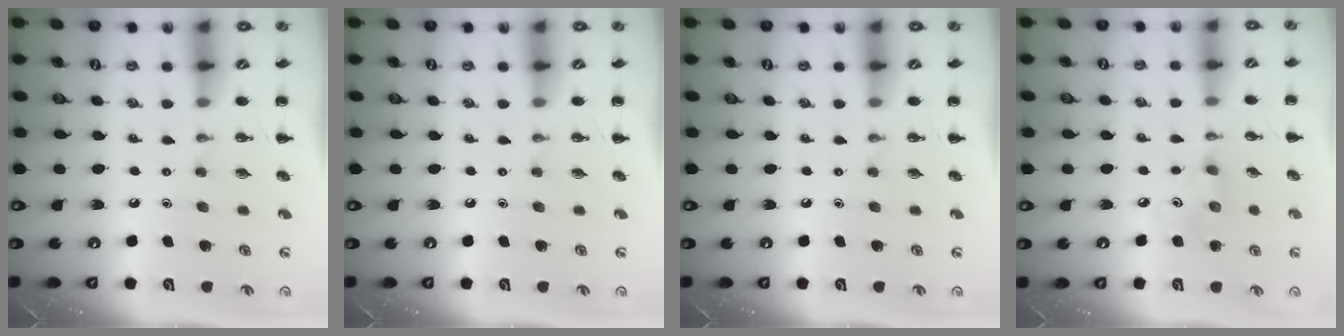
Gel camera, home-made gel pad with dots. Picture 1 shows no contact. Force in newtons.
{"total": 0.0}
{"total": 0.0}
{"total": 3.3, "press": 3.2, "slide": 0.8}